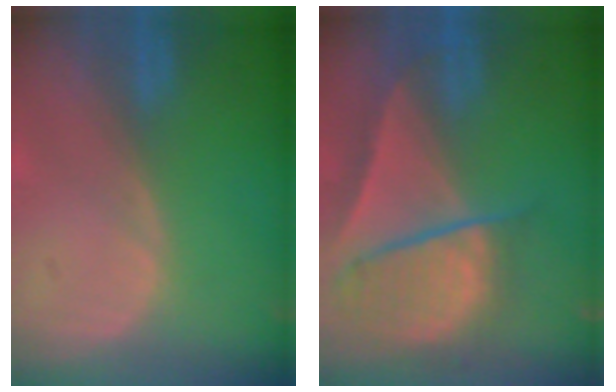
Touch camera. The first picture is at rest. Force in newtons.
{"total": 9.5, "press": 8.2, "slide": 4.8}